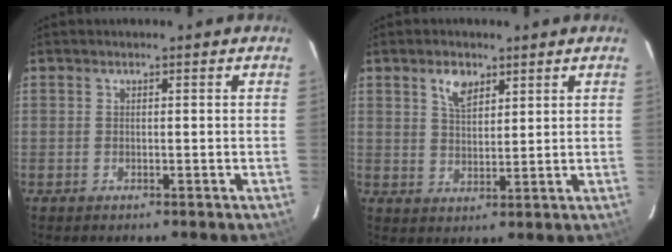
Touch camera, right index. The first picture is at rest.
{"total": 4.7, "force": [2.8, 2.5, 2.8], "torque": [-0.048, 0.006, 0.052]}